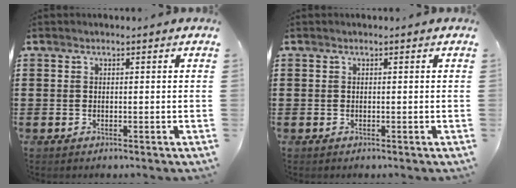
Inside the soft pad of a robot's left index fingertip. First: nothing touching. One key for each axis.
{"total": 0.0}